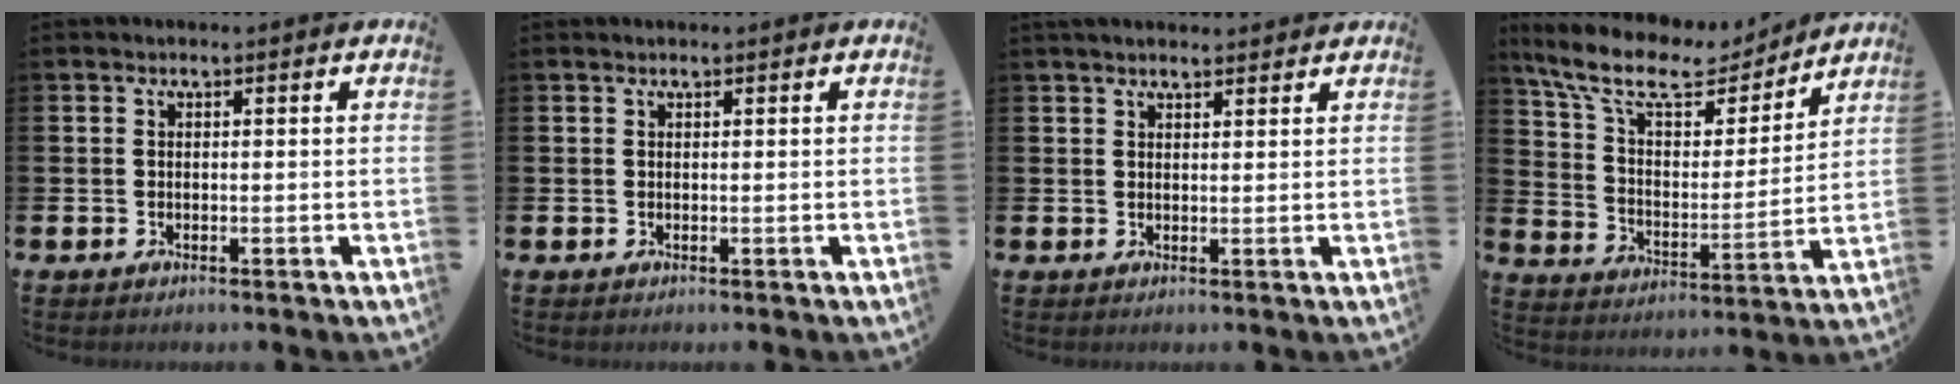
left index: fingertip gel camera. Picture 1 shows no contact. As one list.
[{"total": 0.0}, {"total": 2.2, "force": [2.0, 0.5, 0.5], "torque": [-0.002, -0.006, 0.035]}, {"total": 11.4, "force": [9.4, 4.1, 5.1], "torque": [-0.138, -0.053, 0.161]}]